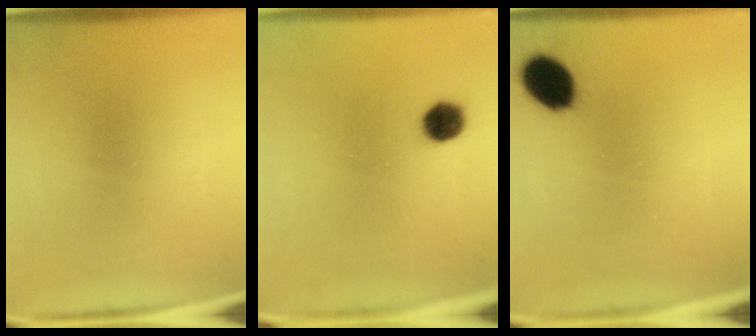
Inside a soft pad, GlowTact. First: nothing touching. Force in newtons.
{"total": 4.7}
{"total": 8.4}